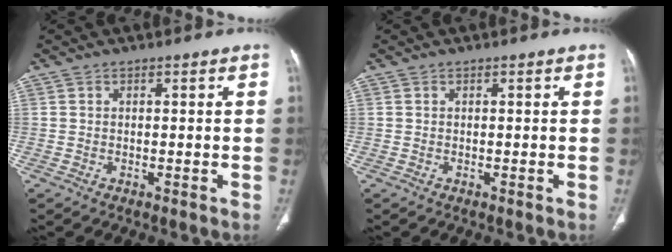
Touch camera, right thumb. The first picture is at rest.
{"total": 0.0}